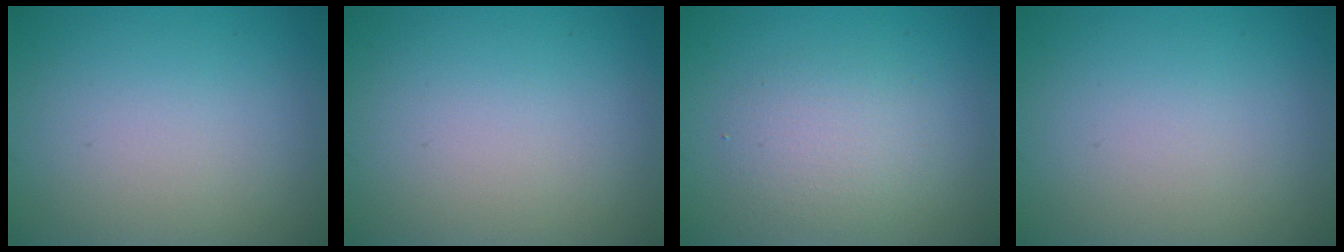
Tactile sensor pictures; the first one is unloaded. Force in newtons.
{"total": 0.0}
{"total": 2.6, "press": 2.6, "slide": 0.1}
{"total": 0.0}